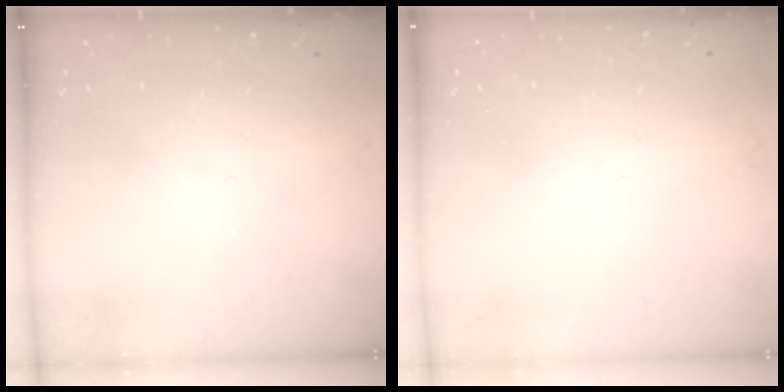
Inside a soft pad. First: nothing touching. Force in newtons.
{"total": 1.5, "press": 1.5, "slide": 0.1}